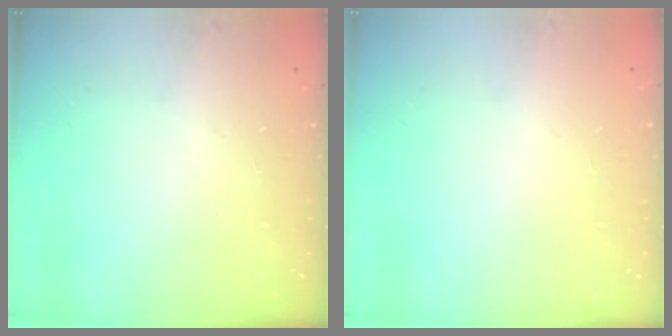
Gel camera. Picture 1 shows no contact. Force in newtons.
{"total": 1.0, "press": 0.8, "slide": 0.6}